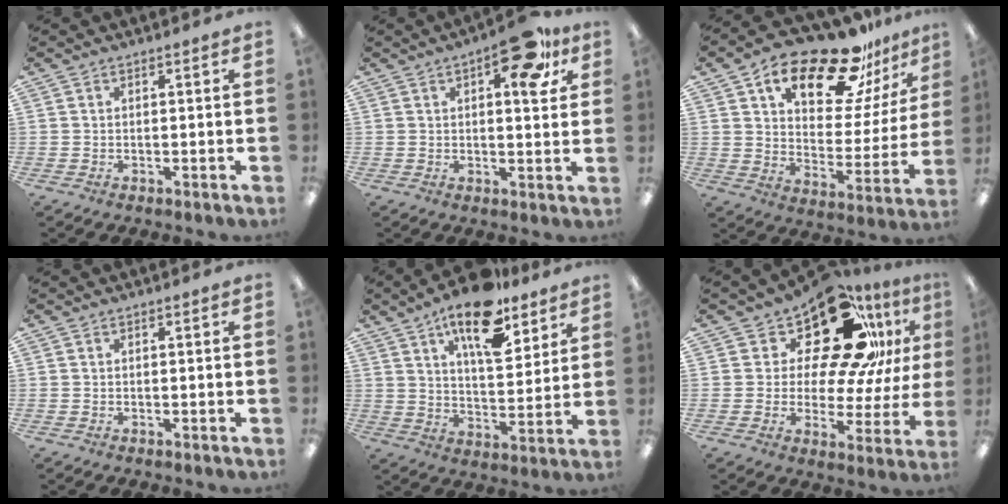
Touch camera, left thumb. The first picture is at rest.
{"total": 15.1, "force": [7.5, 6.9, 11.2], "torque": [-0.125, -0.033, 0.116]}
{"total": 23.1, "force": [16.4, 9.5, 13.2], "torque": [-0.204, -0.101, 0.276]}
{"total": 0.0}
{"total": 17.1, "force": [11.7, 7.1, 10.3], "torque": [-0.156, -0.057, 0.196]}
{"total": 21.6, "force": [13.5, 9.9, 13.6], "torque": [-0.210, -0.089, 0.228]}